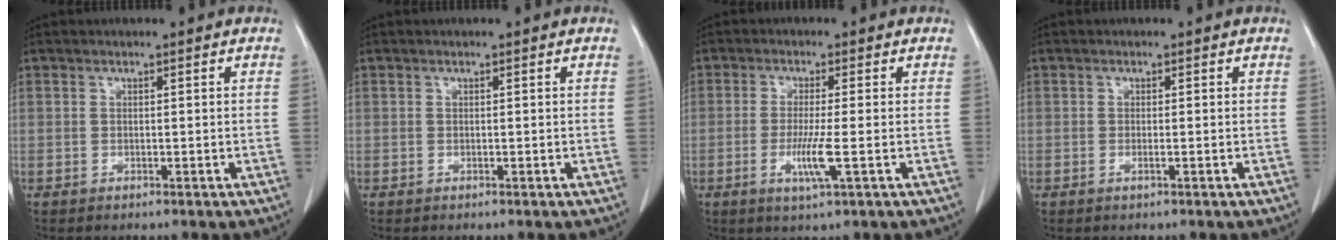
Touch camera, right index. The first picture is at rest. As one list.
[{"total": 0.0}, {"total": 5.1, "force": [-1.4, -0.3, 4.9], "torque": [-0.102, -0.015, -0.027]}, {"total": 0.7, "force": [-0.2, 0.0, 0.6], "torque": [-0.015, -0.002, -0.004]}]